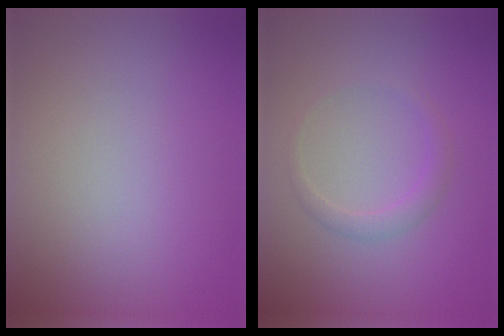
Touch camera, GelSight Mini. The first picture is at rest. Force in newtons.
{"total": 1.4, "press": 1.4, "slide": 0.1}